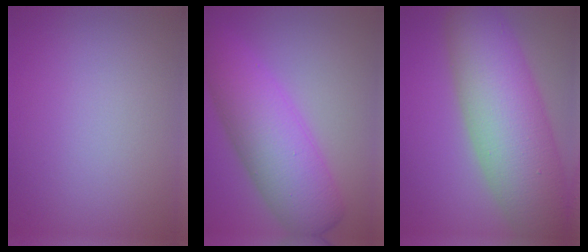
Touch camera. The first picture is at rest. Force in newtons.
{"total": 8.4, "press": 8.4, "slide": 0.2}
{"total": 12.3, "press": 12.3, "slide": 0.7}